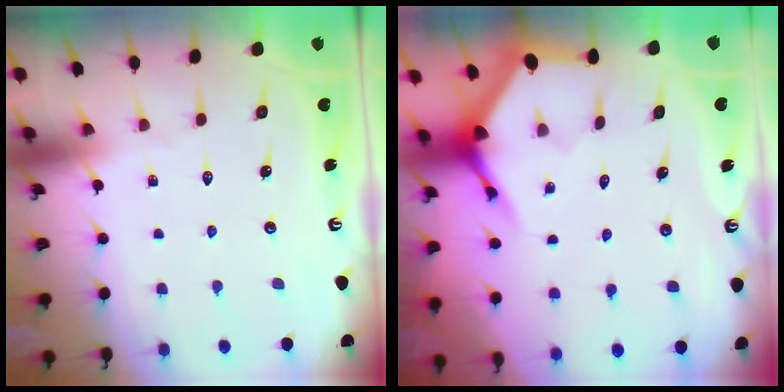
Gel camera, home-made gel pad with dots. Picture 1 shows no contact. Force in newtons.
{"total": 3.8, "press": 3.8, "slide": 0.5}